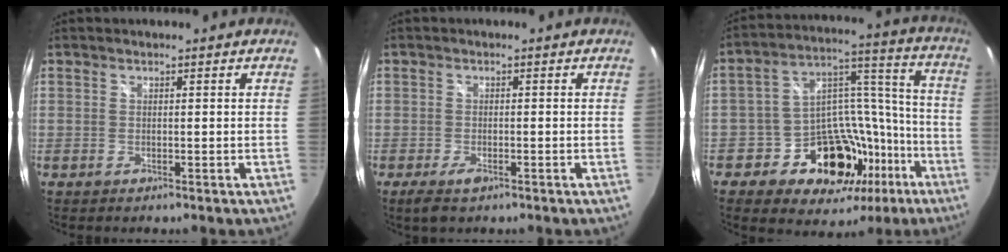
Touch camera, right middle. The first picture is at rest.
{"total": 2.8, "force": [-1.9, 1.2, 1.7], "torque": [-0.041, -0.008, -0.035]}
{"total": 19.7, "force": [-10.6, 14.3, 8.5], "torque": [-0.154, 0.077, -0.134]}